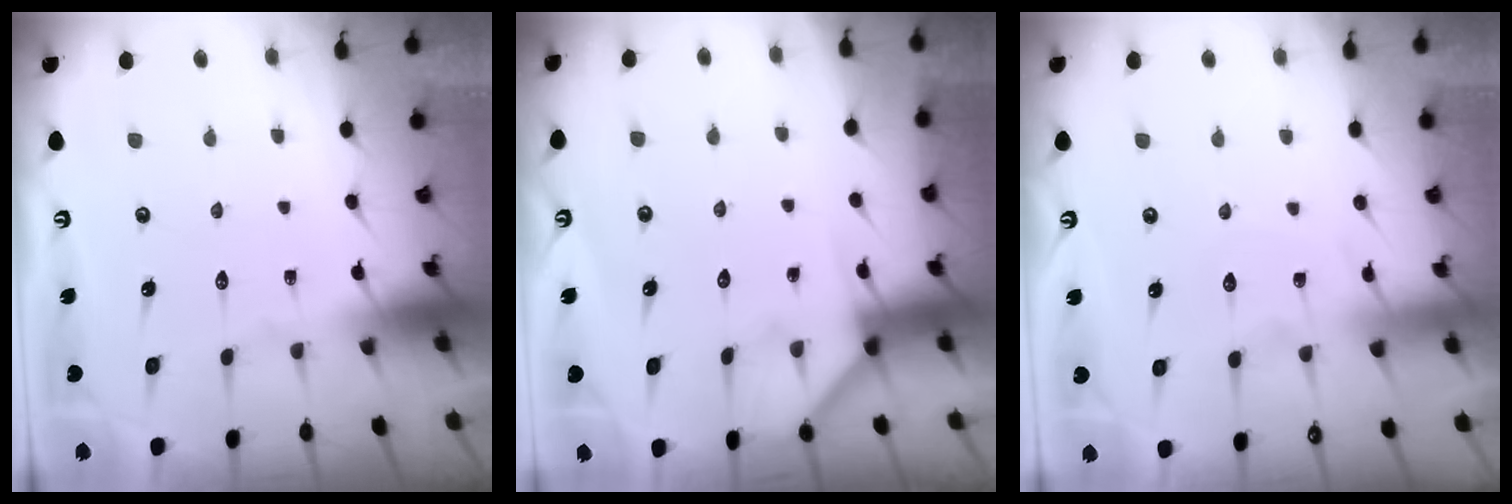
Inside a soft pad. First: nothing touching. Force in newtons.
{"total": 4.0, "press": 3.9, "slide": 0.6}
{"total": 4.3, "press": 4.3, "slide": 0.5}